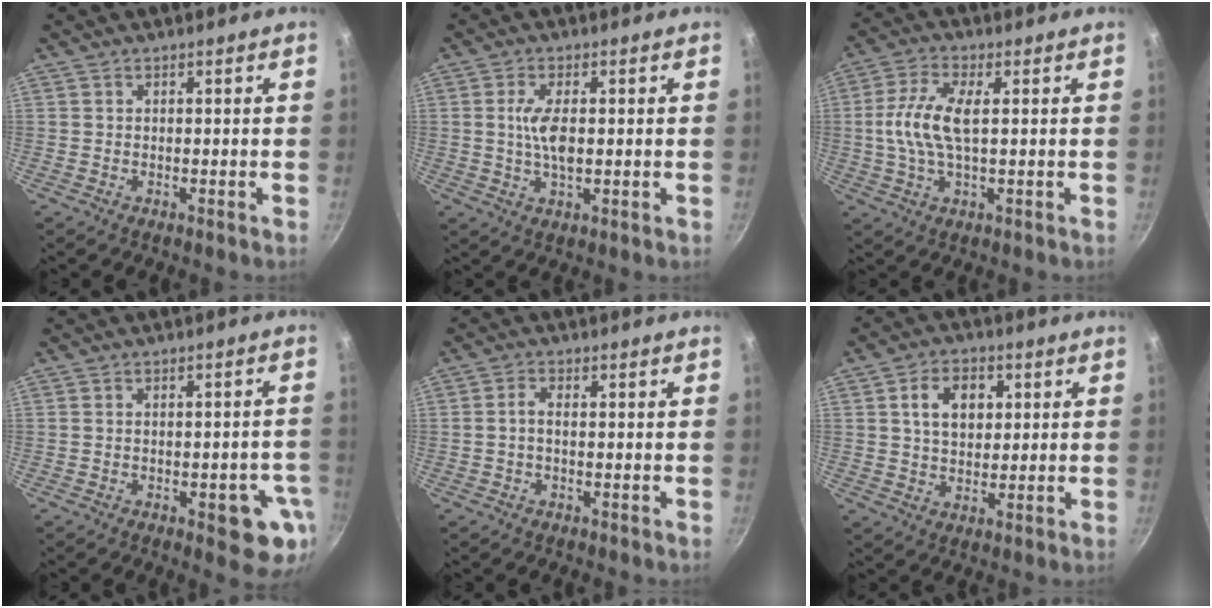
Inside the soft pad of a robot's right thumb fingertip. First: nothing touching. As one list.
[{"total": 5.9, "force": [0.4, 2.4, 5.4], "torque": [-0.104, -0.001, 0.006]}, {"total": 9.1, "force": [0.9, 3.7, 8.3], "torque": [-0.179, 0.012, 0.010]}, {"total": 8.8, "force": [-3.0, 3.7, 7.4], "torque": [-0.055, 0.008, -0.035]}, {"total": 2.1, "force": [-0.2, 1.0, 1.8], "torque": [-0.046, 0.010, -0.009]}, {"total": 8.1, "force": [2.1, 5.7, 5.4], "torque": [-0.068, 0.003, 0.033]}]